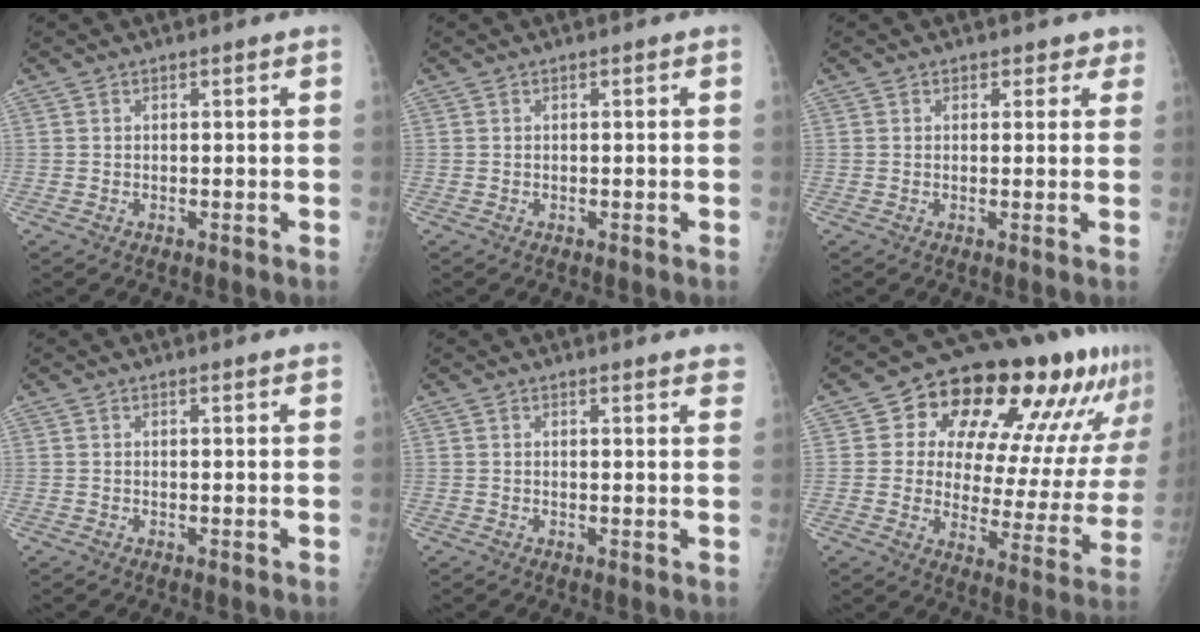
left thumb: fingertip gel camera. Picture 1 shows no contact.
{"total": 0.0}
{"total": 2.2, "force": [1.4, 1.6, 0.2], "torque": [0.028, -0.005, 0.010]}
{"total": 1.3, "force": [1.2, 0.0, 0.2], "torque": [-0.003, -0.006, 0.014]}
{"total": 4.7, "force": [4.4, 0.9, 1.3], "torque": [0.001, -0.018, 0.035]}
{"total": 24.5, "force": [13.4, 12.2, 16.6], "torque": [-0.189, -0.020, 0.186]}